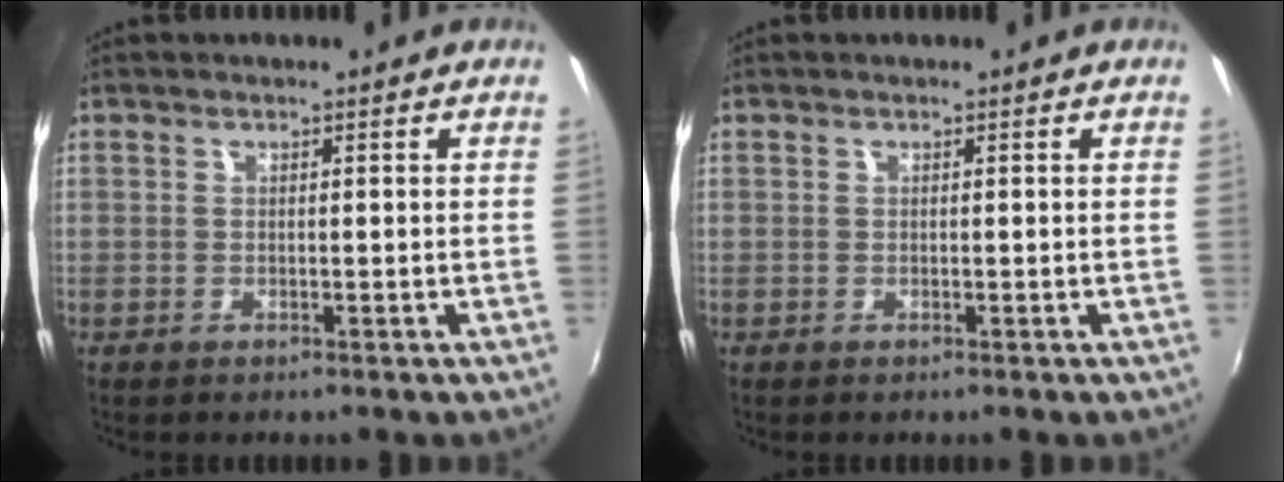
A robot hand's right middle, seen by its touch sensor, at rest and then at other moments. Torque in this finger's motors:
{"motor_torque": [-0.05, -0.04, -0.01, 0.00]}